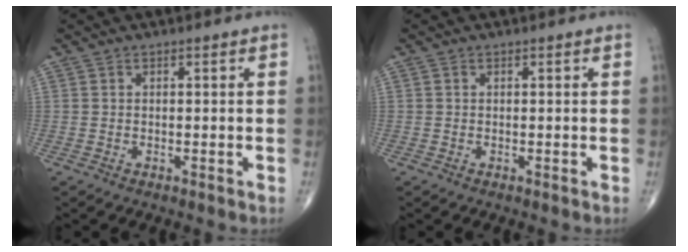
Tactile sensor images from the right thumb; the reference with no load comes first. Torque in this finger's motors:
{"motor_torque": [-0.29, -0.02, -0.18, 0.04, 0.08]}